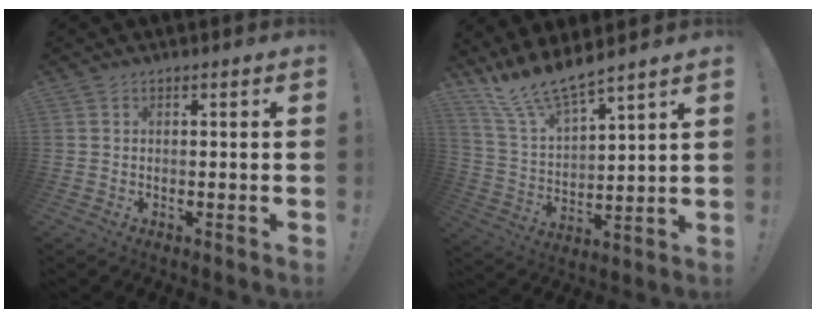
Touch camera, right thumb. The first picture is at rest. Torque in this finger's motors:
{"motor_torque": [0.01, 0.01, 0.29, 0.26, 0.00]}